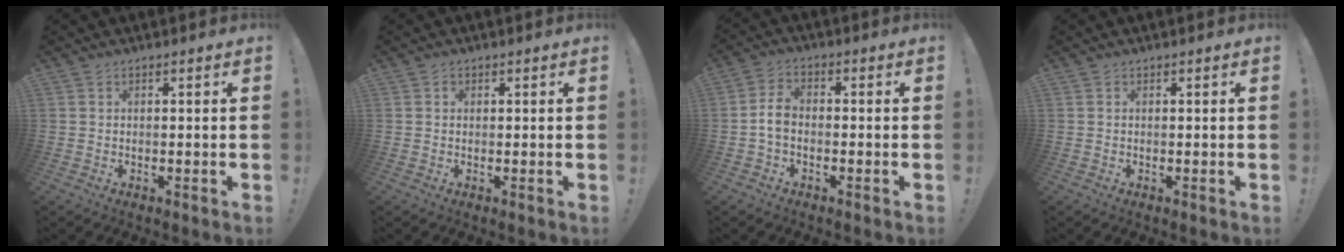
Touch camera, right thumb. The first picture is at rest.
{"total": 0.7, "force": [0.1, 0.7, 0.1], "torque": [0.000, 0.003, 0.001]}
{"total": 5.2, "force": [-1.0, 3.3, 3.9], "torque": [-0.077, 0.010, -0.018]}
{"total": 0.0}